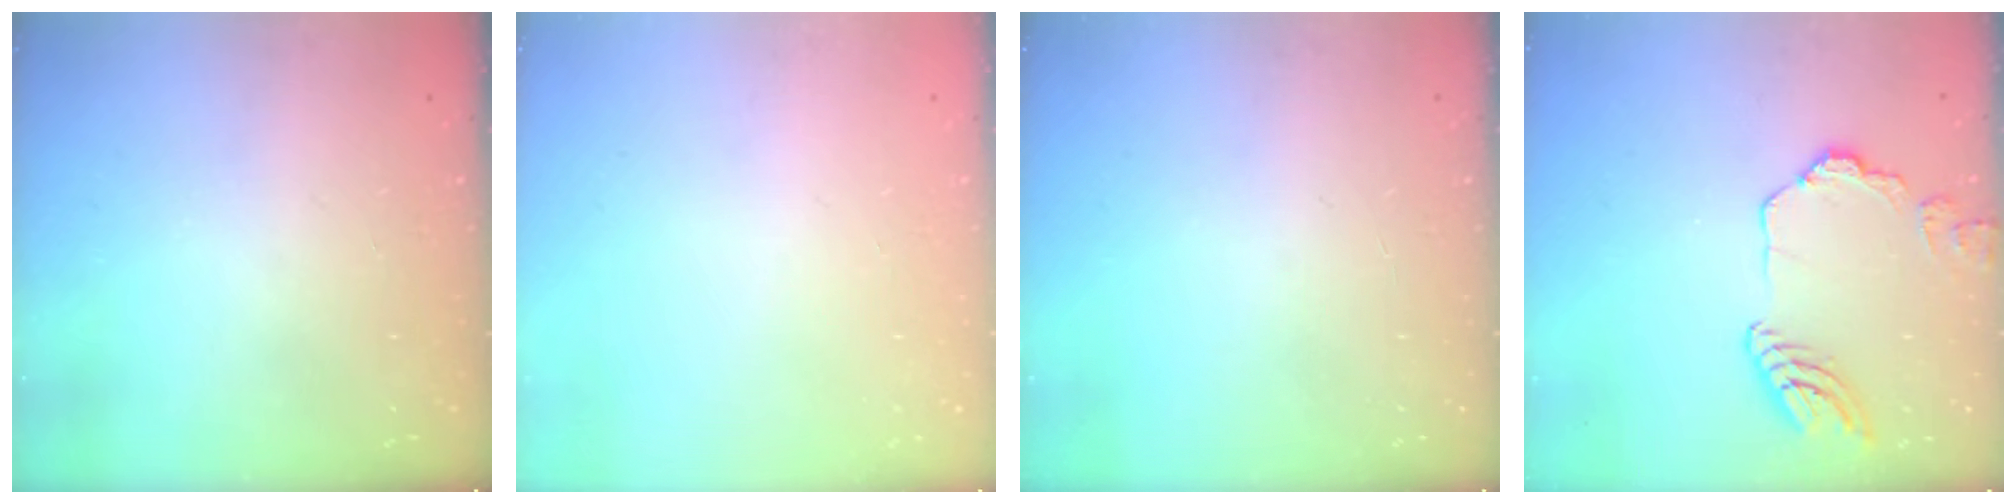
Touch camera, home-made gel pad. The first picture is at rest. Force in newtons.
{"total": 0.0}
{"total": 2.3, "press": 2.3, "slide": 0.2}
{"total": 12.2, "press": 12.2, "slide": 0.5}